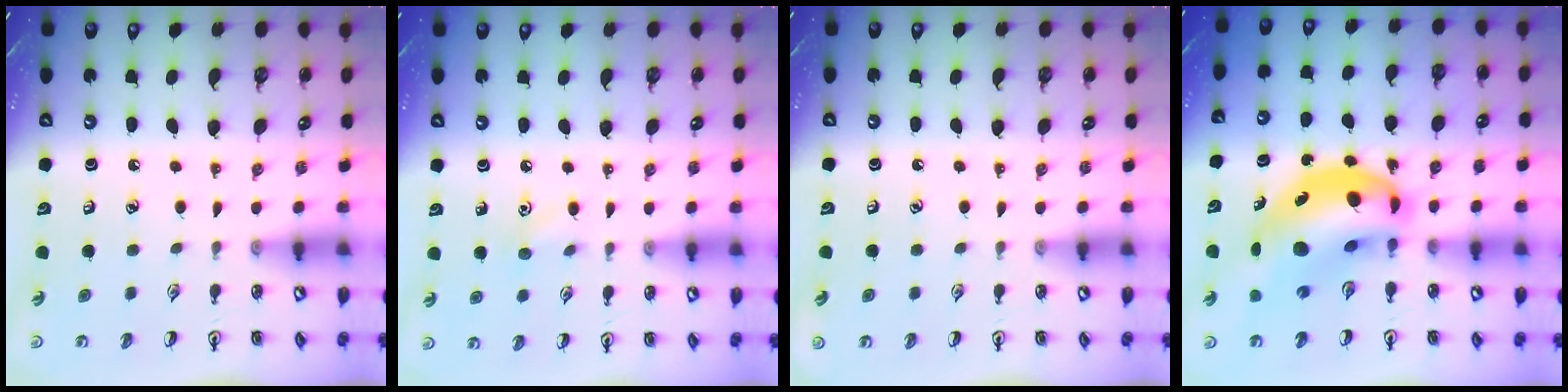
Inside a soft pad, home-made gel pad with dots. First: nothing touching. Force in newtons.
{"total": 4.4, "press": 4.2, "slide": 1.4}
{"total": 0.0}
{"total": 16.0, "press": 15.4, "slide": 4.6}